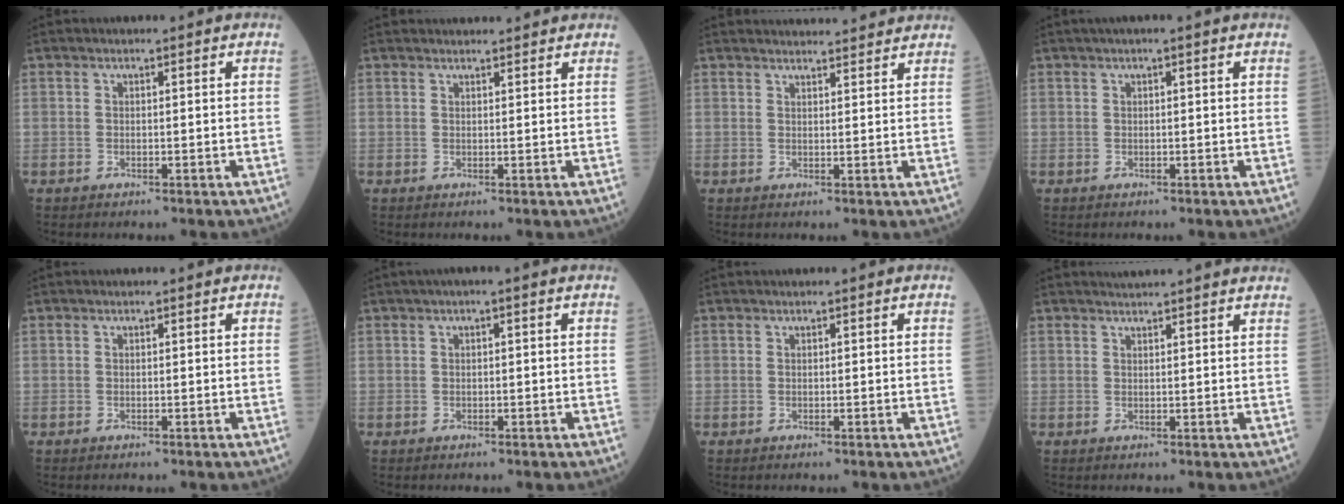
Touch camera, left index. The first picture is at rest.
{"total": 5.3, "force": [5.1, 0.6, 1.3], "torque": [-0.015, 0.030, 0.060]}
{"total": 10.0, "force": [9.7, 0.9, 2.4], "torque": [-0.026, 0.023, 0.114]}
{"total": 1.2, "force": [0.6, -0.2, 1.0], "torque": [-0.022, 0.010, 0.012]}
{"total": 0.0}
{"total": 1.2, "force": [0.4, -0.1, 1.1], "torque": [-0.021, 0.008, 0.003]}
{"total": 0.0}
{"total": 8.0, "force": [7.4, -0.2, 2.9], "torque": [-0.040, 0.023, 0.078]}